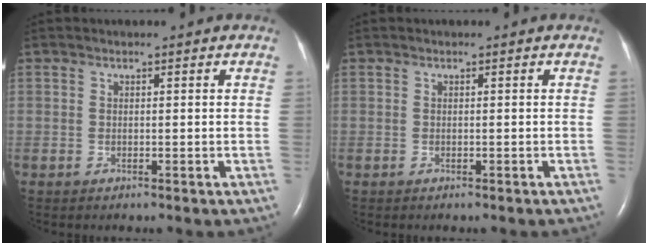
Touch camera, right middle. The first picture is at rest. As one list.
[{"total": 0.0}]